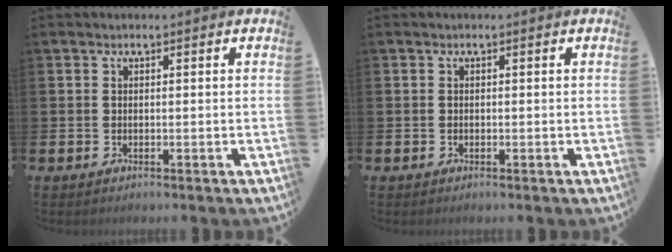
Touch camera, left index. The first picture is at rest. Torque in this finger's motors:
{"motor_torque": [-0.13, -0.13, -0.09, -0.01]}